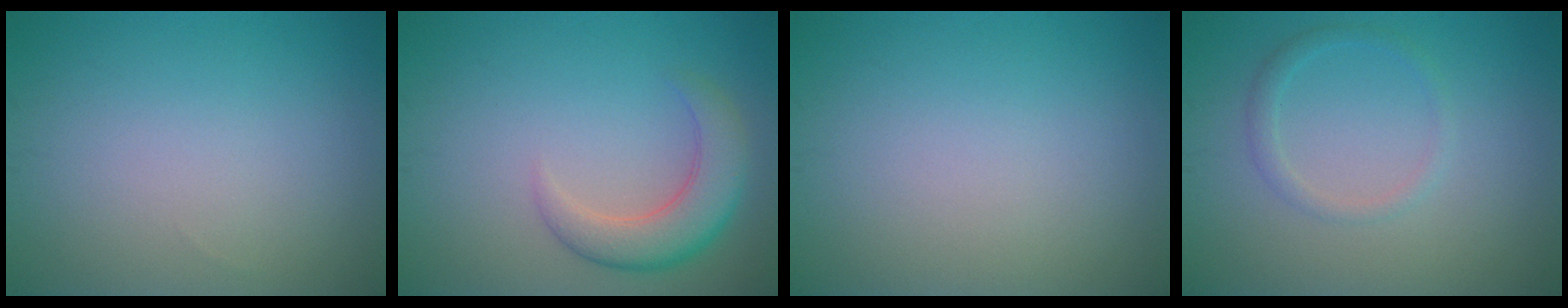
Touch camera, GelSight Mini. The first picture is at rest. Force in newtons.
{"total": 4.3, "press": 4.3, "slide": 0.2}
{"total": 0.0}
{"total": 1.4, "press": 1.4, "slide": 0.0}